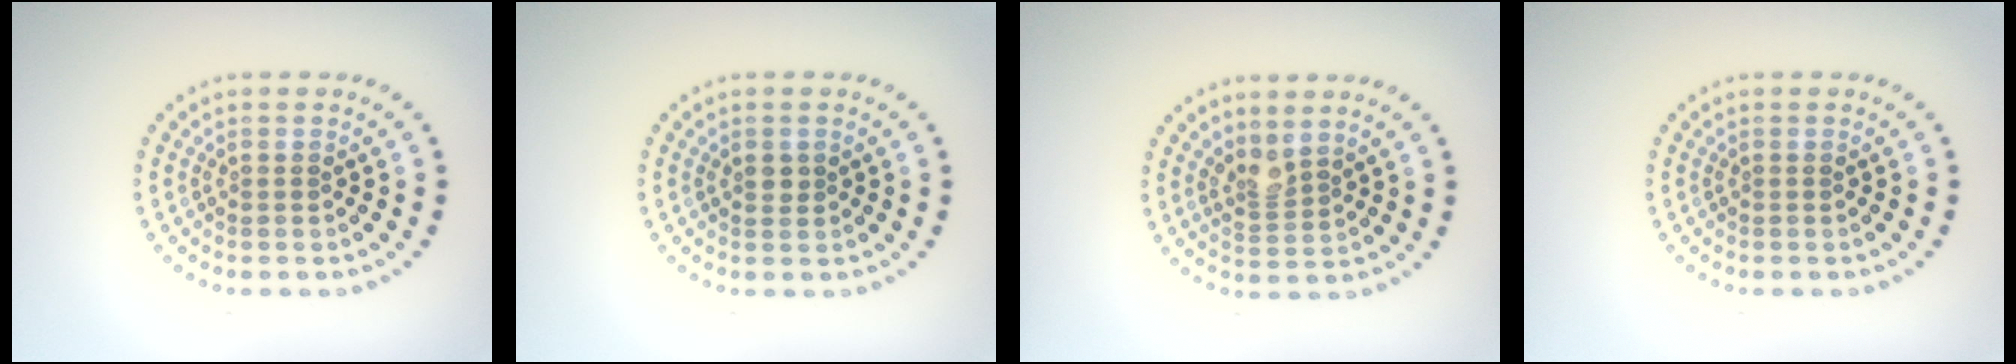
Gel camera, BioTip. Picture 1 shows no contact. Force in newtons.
{"total": 1.0, "press": 1.0, "slide": 0.3}
{"total": 2.1, "press": 1.5, "slide": 1.4}
{"total": 0.0}